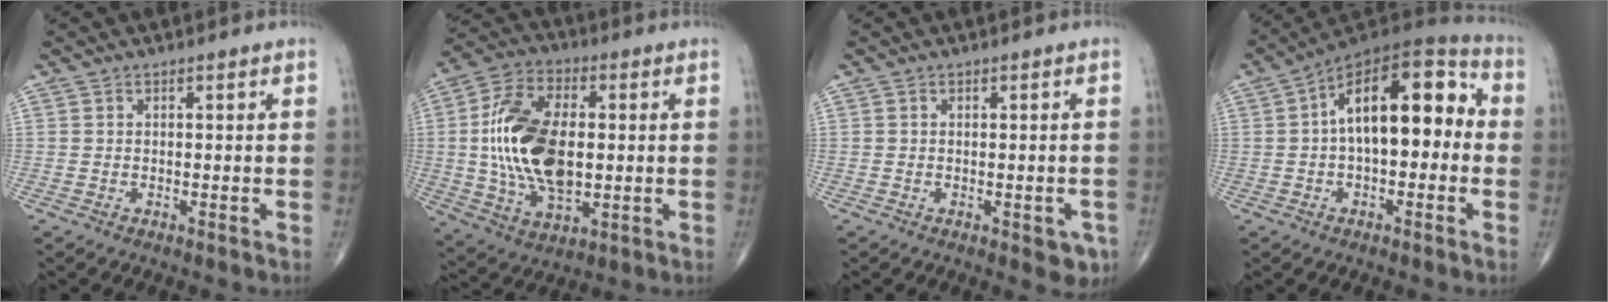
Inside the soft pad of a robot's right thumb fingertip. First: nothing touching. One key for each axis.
{"total": 18.9, "fx": 0.5, "fy": 10.5, "fz": 15.7, "tx": -0.296, "ty": 0.002, "tz": 0.014}
{"total": 3.4, "fx": -1.3, "fy": 1.7, "fz": 2.7, "tx": -0.011, "ty": -0.001, "tz": -0.011}
{"total": 17.8, "fx": 1.4, "fy": 8.9, "fz": 15.3, "tx": -0.208, "ty": 0.040, "tz": 0.008}